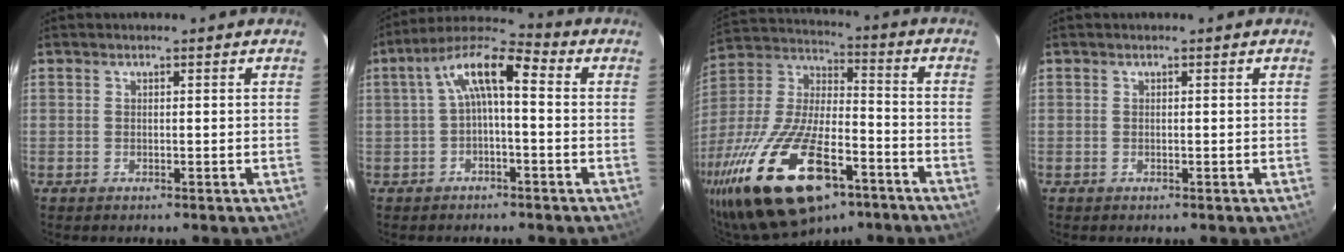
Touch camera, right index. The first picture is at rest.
{"total": 8.7, "force": [0.2, 2.8, 8.3], "torque": [-0.162, 0.030, -0.001]}
{"total": 27.3, "force": [-15.3, 11.3, 19.6], "torque": [-0.402, -0.037, -0.259]}
{"total": 0.0}